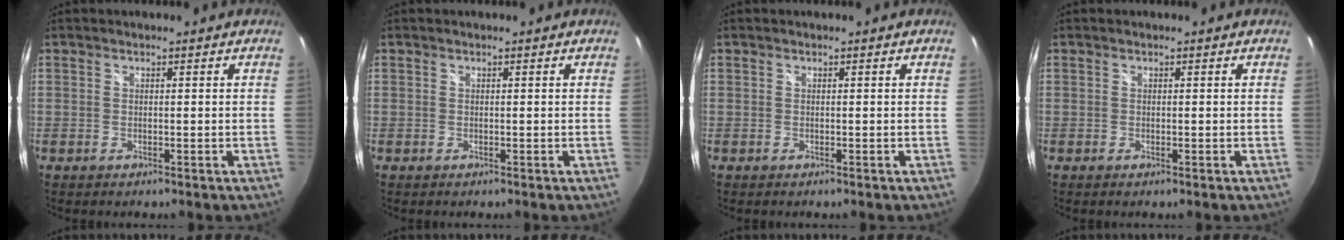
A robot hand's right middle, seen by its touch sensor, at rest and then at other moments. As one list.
[{"total": 0.0}, {"total": 0.0}, {"total": 0.0}]